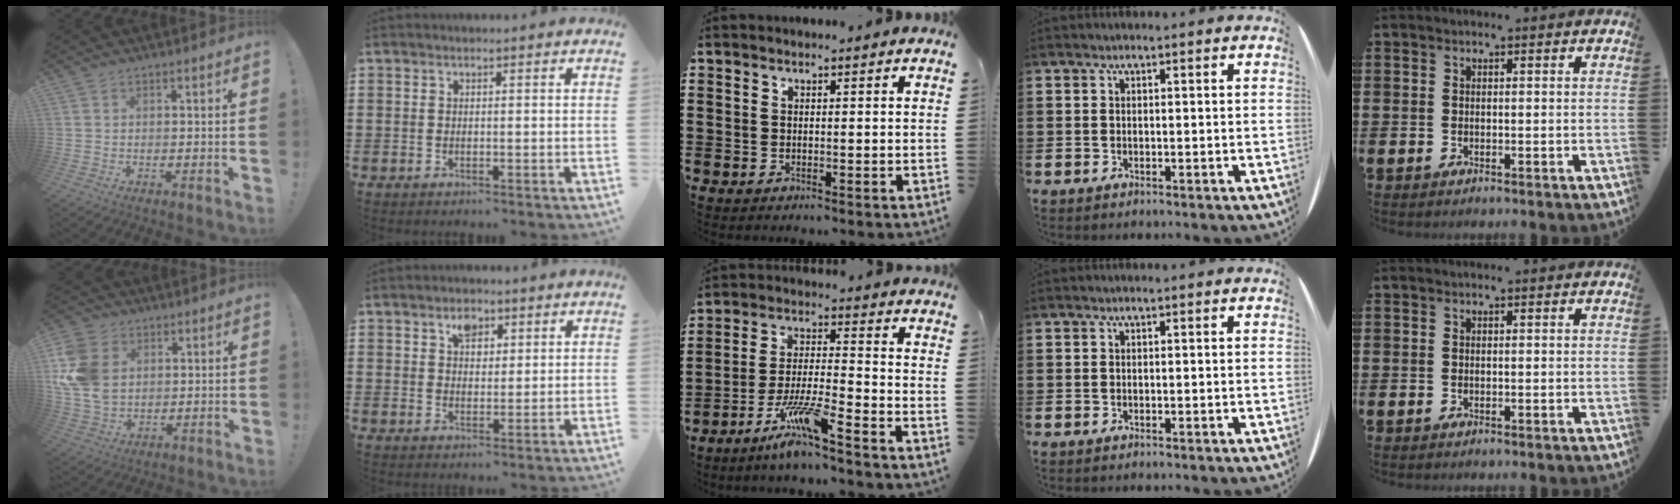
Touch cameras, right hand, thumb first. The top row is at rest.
{"thumb": {"total": 15.5, "force": [3.7, 11.9, 9.2], "torque": [-0.197, -0.016, 0.072]}, "index": {"total": 3.2, "force": [1.9, 2.1, 1.6], "torque": [-0.023, 0.000, 0.031]}, "middle": {"total": 8.3, "force": [-6.4, 0.0, 5.3], "torque": [-0.112, -0.013, -0.123]}}